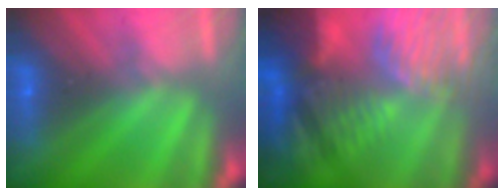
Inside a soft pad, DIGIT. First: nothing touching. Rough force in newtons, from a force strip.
{"total": 11.8}